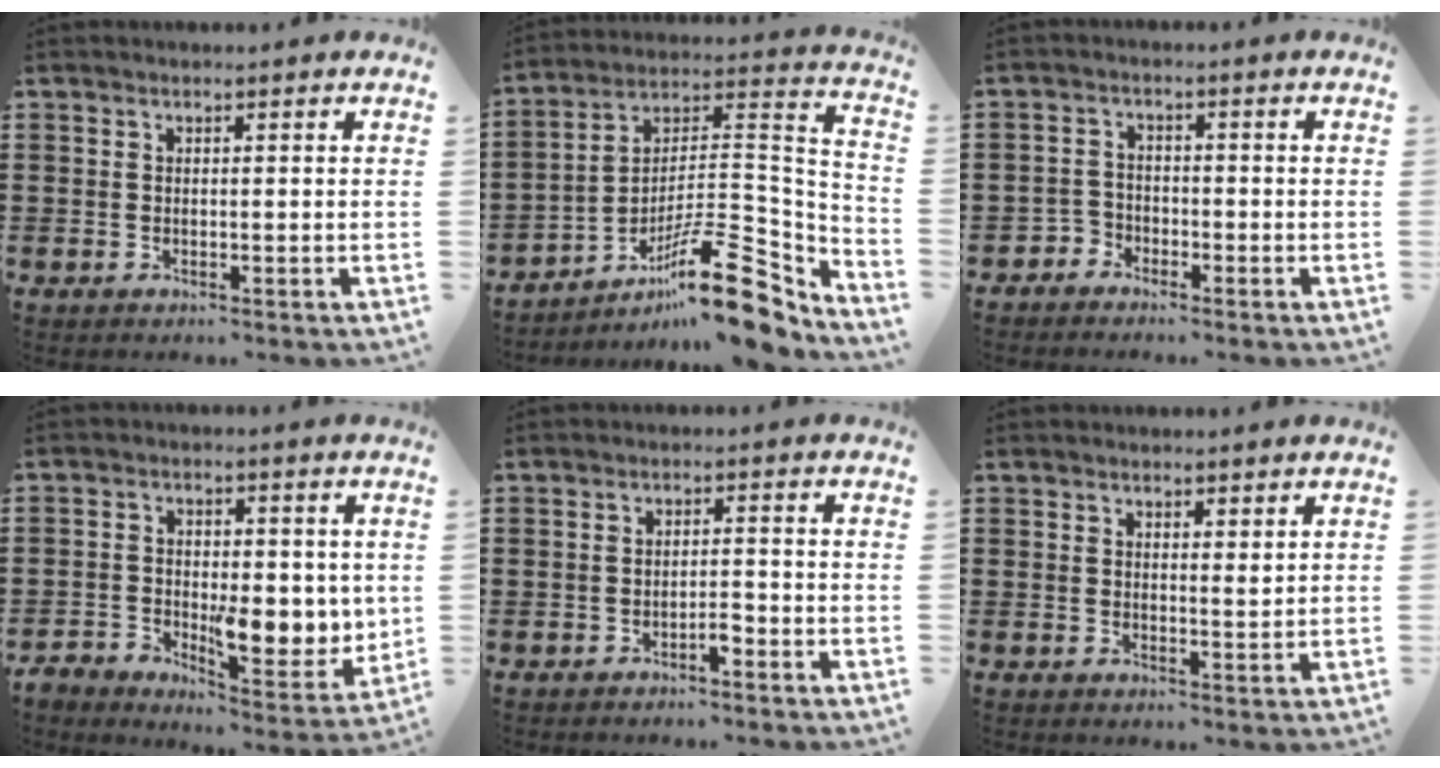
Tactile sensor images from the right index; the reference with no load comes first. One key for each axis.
{"total": 16.4, "fx": -10.5, "fy": 4.2, "fz": 11.9, "tx": -0.177, "ty": 0.030, "tz": -0.183}
{"total": 2.2, "fx": -1.9, "fy": 1.0, "fz": -0.1, "tx": -0.007, "ty": 0.004, "tz": -0.042}
{"total": 7.5, "fx": -1.0, "fy": 4.4, "fz": 6.0, "tx": -0.098, "ty": -0.002, "tz": -0.019}
{"total": 2.0, "fx": -1.3, "fy": 0.4, "fz": 1.5, "tx": -0.029, "ty": 0.000, "tz": -0.024}
{"total": 1.6, "fx": 1.4, "fy": 0.5, "fz": 0.6, "tx": -0.007, "ty": 0.000, "tz": 0.025}